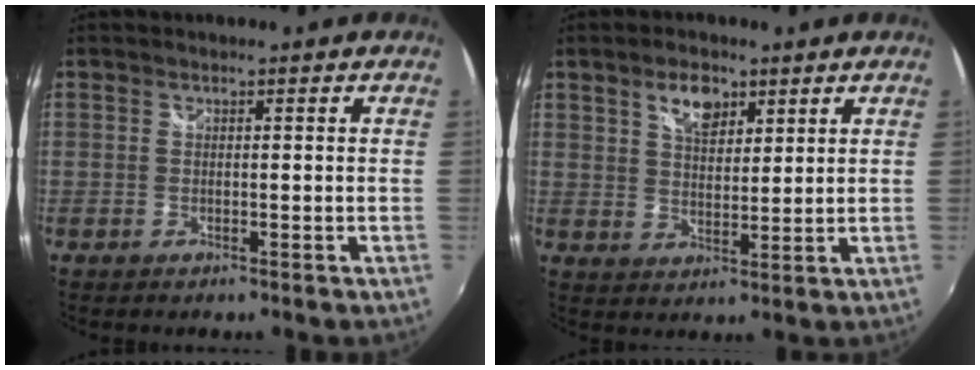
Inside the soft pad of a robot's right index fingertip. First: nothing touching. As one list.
[{"total": 6.0, "force": [3.5, 3.2, 3.7], "torque": [-0.056, 0.008, 0.063]}]